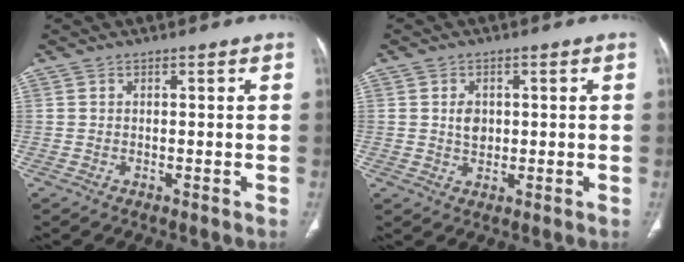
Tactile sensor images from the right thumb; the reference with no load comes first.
{"total": 3.2, "force": [0.5, 2.4, 2.1], "torque": [-0.023, -0.002, 0.010]}